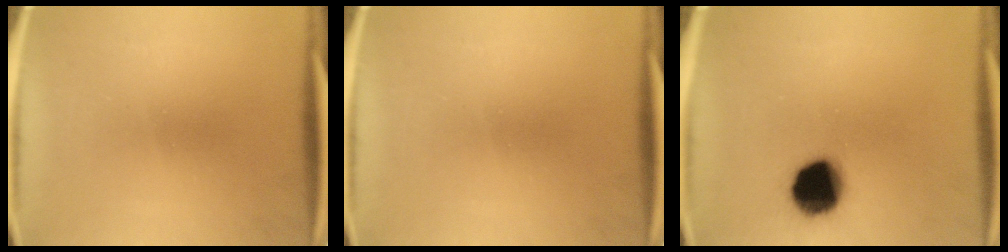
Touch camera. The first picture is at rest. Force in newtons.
{"total": 0.0}
{"total": 13.6}